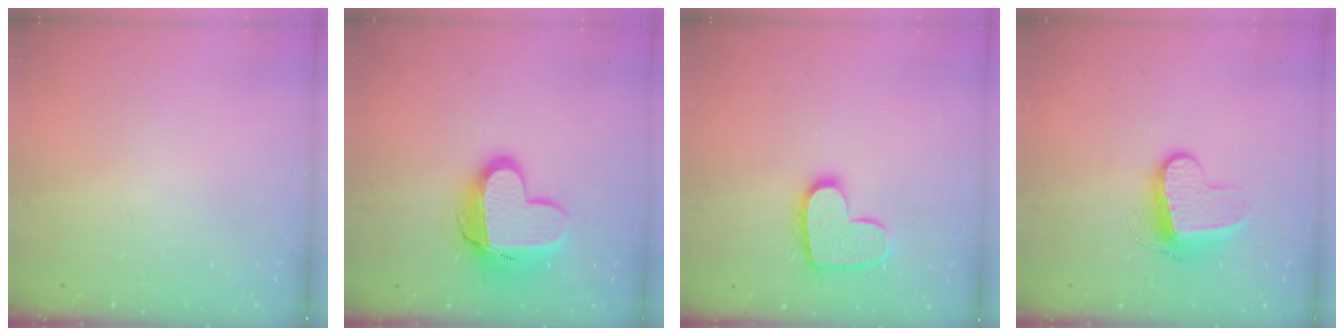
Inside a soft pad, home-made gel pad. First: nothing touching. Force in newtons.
{"total": 14.3, "press": 14.3, "slide": 1.2}
{"total": 13.2, "press": 13.2, "slide": 0.7}
{"total": 9.2, "press": 9.2, "slide": 0.3}